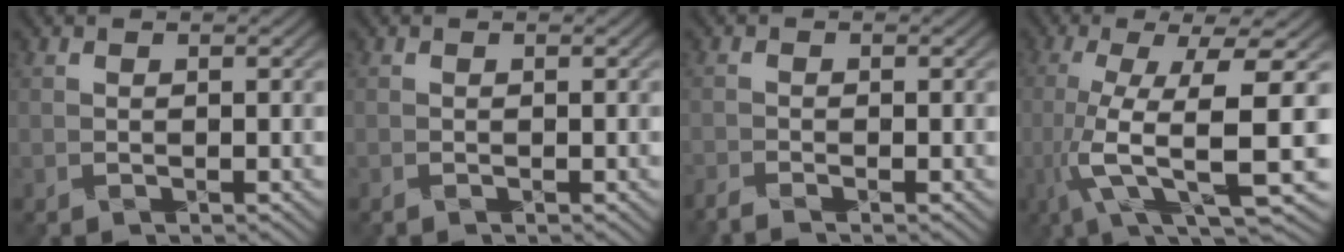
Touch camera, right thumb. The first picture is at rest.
{"total": 0.0}
{"total": 1.9, "force": [-1.7, 0.3, 0.9], "torque": [-0.025, -0.005, -0.039]}
{"total": 12.4, "force": [-2.5, 2.6, 11.8], "torque": [-0.205, 0.004, -0.039]}